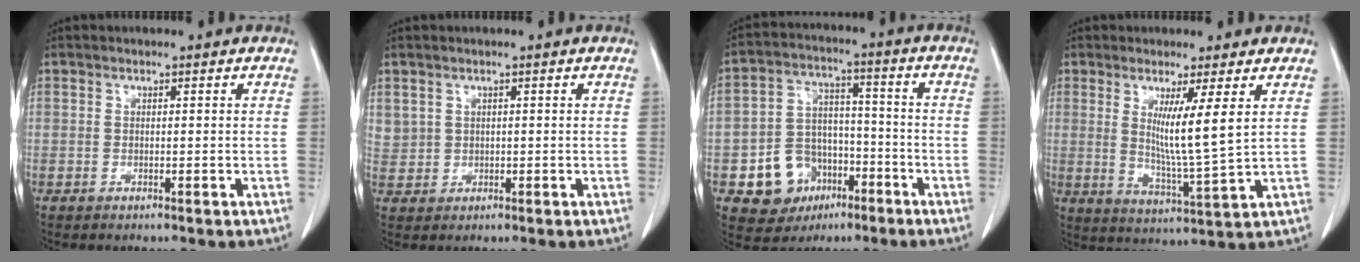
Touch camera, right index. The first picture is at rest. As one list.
[{"total": 2.7, "force": [1.3, 2.3, 0.5], "torque": [-0.004, 0.007, 0.033]}, {"total": 10.5, "force": [-4.6, 8.7, 3.5], "torque": [-0.061, 0.026, -0.067]}, {"total": 8.1, "force": [2.6, -0.9, 7.6], "torque": [-0.132, -0.029, 0.050]}]